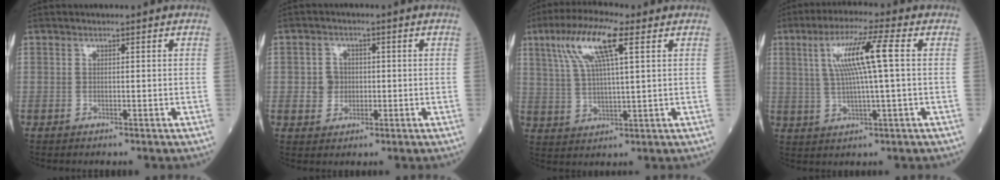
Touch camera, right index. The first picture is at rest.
{"total": 3.4, "force": [-0.1, 3.2, 1.2], "torque": [-0.014, 0.005, 0.002]}
{"total": 11.0, "force": [5.0, 1.6, 9.6], "torque": [-0.196, 0.020, 0.094]}
{"total": 9.6, "force": [2.0, -0.1, 9.4], "torque": [-0.179, 0.011, 0.039]}